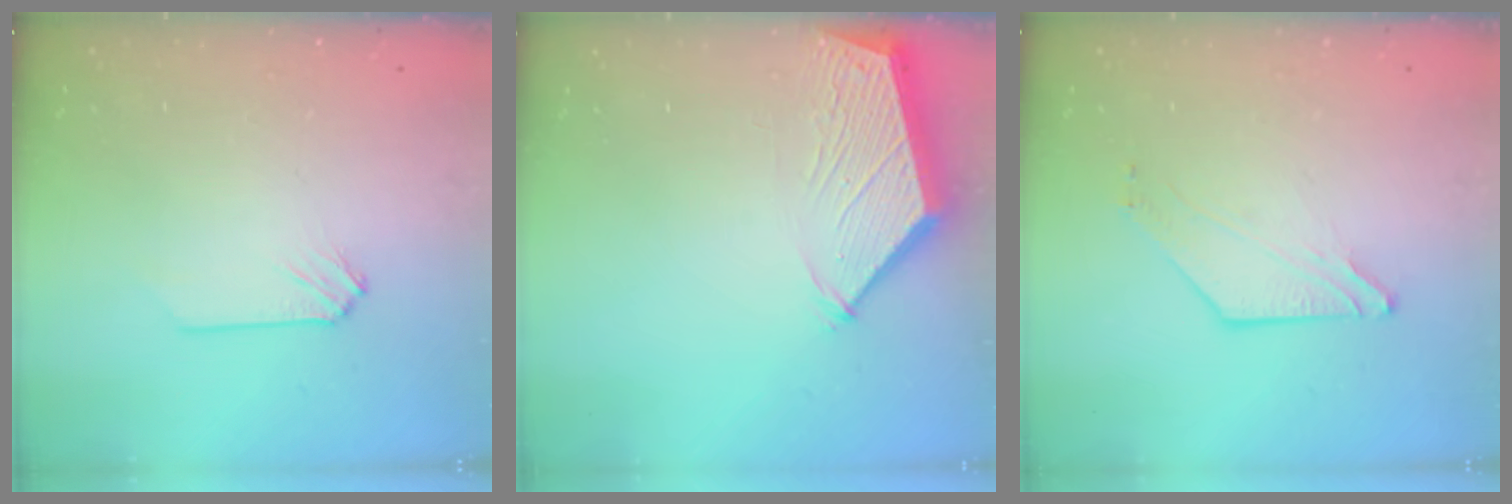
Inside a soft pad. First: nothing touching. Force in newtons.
{"total": 3.6, "press": 3.5, "slide": 0.5}
{"total": 4.5, "press": 4.5, "slide": 0.5}